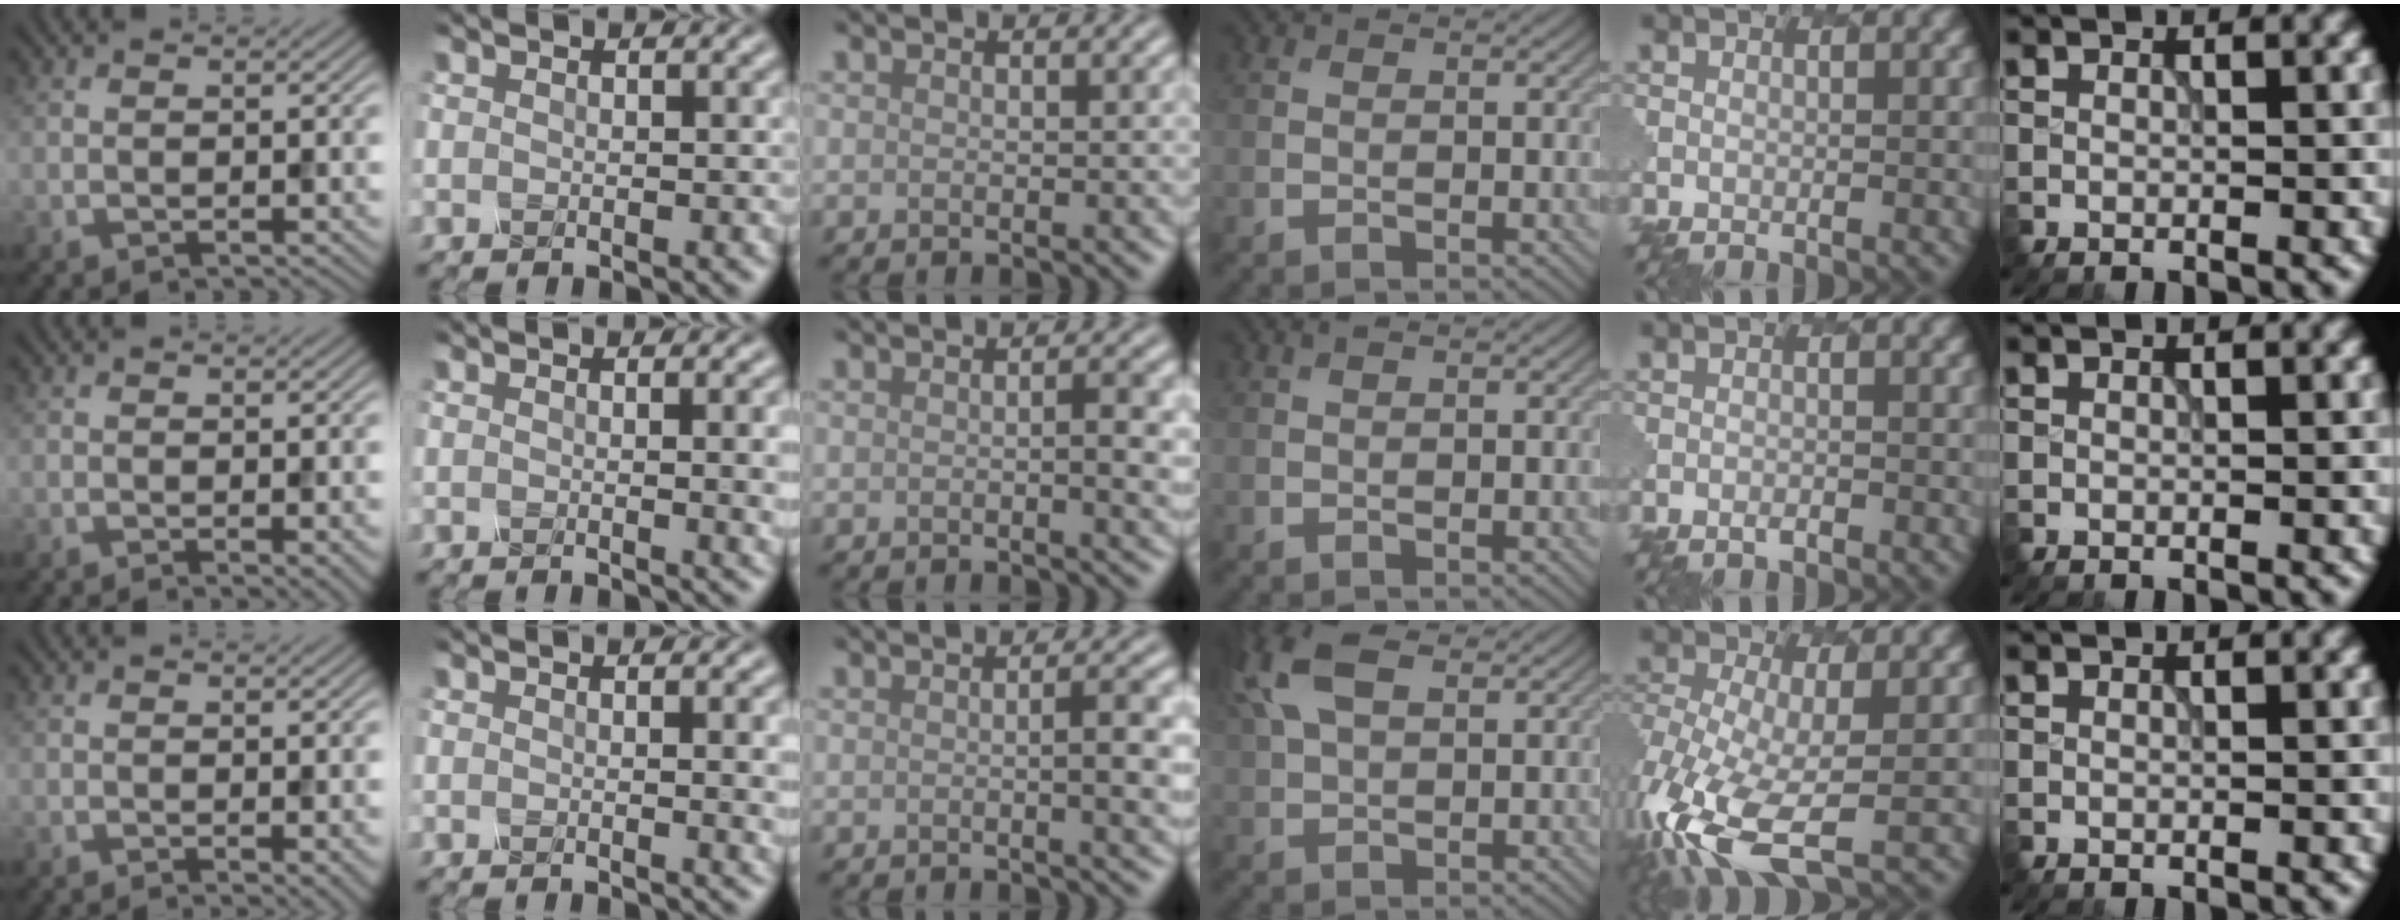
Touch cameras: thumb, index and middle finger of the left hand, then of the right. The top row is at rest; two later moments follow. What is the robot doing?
{"motion": "unscrew", "object": "spray bottle"}